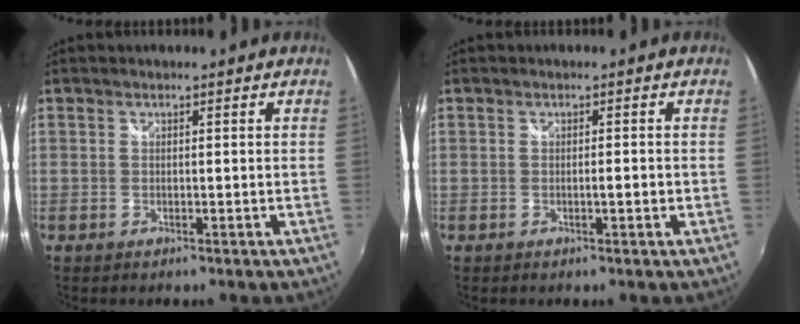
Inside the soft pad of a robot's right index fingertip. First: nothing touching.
{"total": 1.5, "force": [-0.3, 0.3, 1.5], "torque": [-0.022, 0.000, -0.005]}